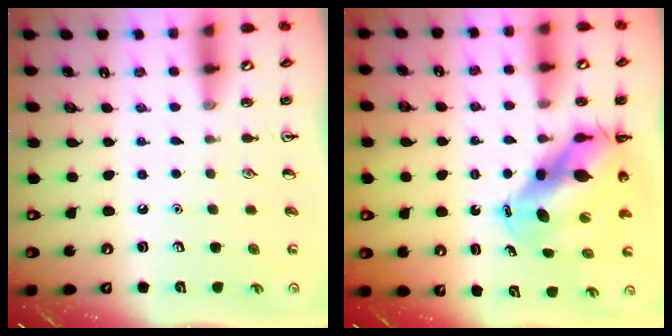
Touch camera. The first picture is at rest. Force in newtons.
{"total": 9.5, "press": 9.1, "slide": 2.4}